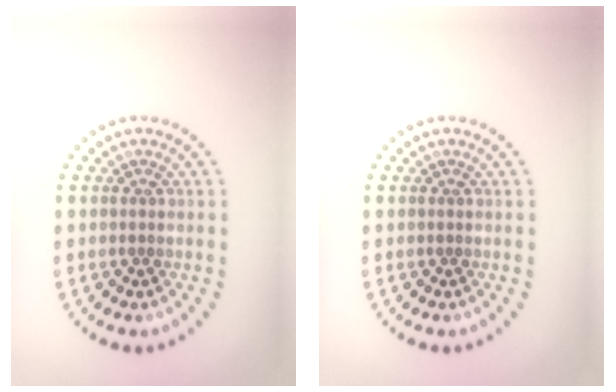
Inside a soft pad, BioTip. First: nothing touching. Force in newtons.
{"total": 0.0}